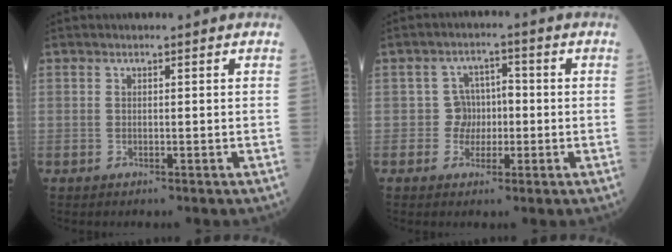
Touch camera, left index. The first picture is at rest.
{"total": 3.8, "force": [-0.8, 3.6, 1.0], "torque": [-0.005, 0.009, -0.019]}